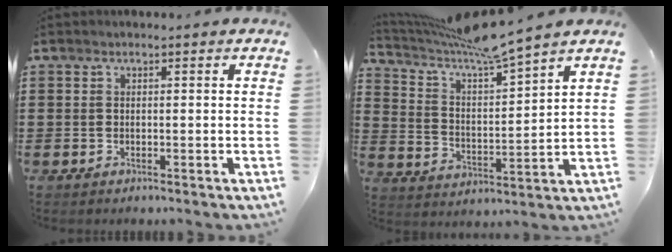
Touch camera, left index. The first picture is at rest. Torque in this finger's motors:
{"motor_torque": [1.19, -0.95, 0.02, 0.05]}